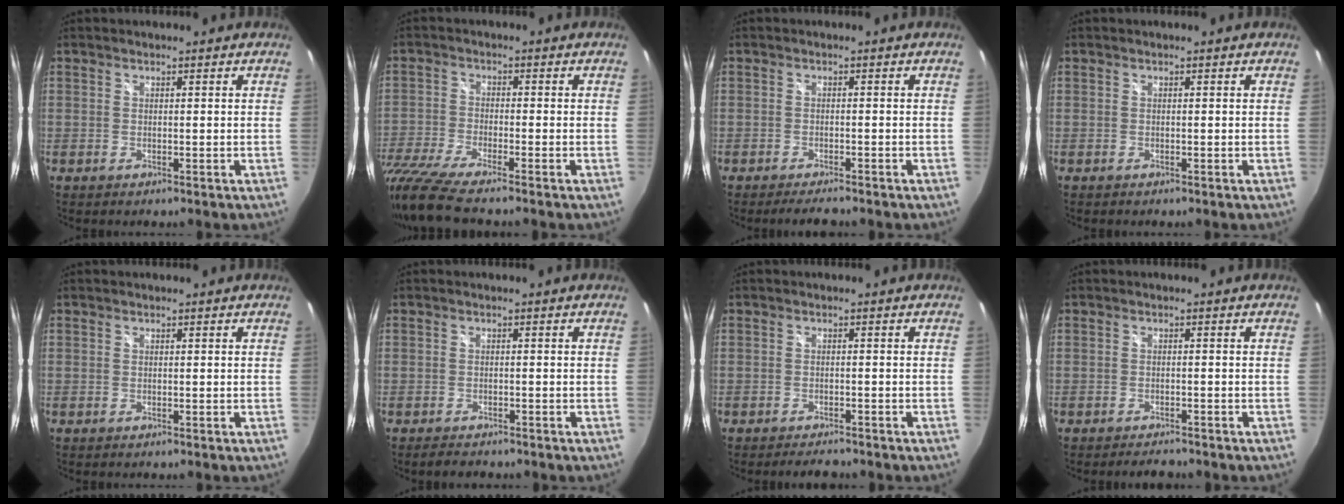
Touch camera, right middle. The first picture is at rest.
{"total": 11.7, "force": [-9.7, 0.8, 6.4], "torque": [-0.152, -0.042, -0.185]}
{"total": 3.8, "force": [-3.4, 0.7, 1.7], "torque": [-0.037, -0.011, -0.054]}
{"total": 0.0}
{"total": 0.0}
{"total": 2.7, "force": [-2.4, 0.9, 0.9], "torque": [-0.024, -0.003, -0.038]}
{"total": 3.3, "force": [-3.0, 0.9, 1.1], "torque": [-0.026, -0.007, -0.044]}
{"total": 3.0, "force": [-2.7, 0.8, 0.9], "torque": [-0.021, -0.006, -0.041]}